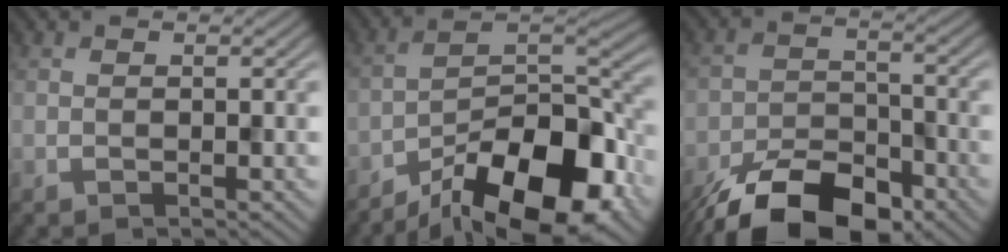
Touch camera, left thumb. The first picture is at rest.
{"total": 16.5, "force": [-11.0, 6.2, 10.6], "torque": [-0.181, -0.009, -0.184]}
{"total": 12.5, "force": [-9.1, 5.6, 6.4], "torque": [-0.117, -0.025, -0.156]}